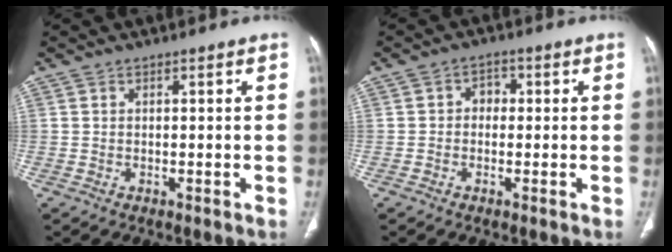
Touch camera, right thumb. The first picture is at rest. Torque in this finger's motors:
{"motor_torque": [0.62, 0.52, 0.36, 0.22, 0.00]}